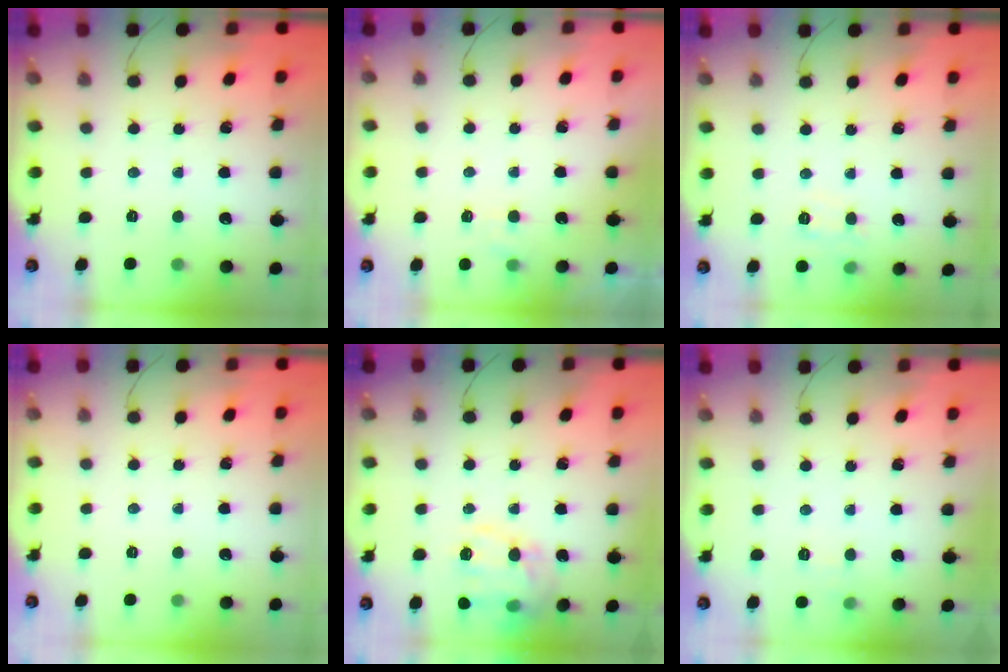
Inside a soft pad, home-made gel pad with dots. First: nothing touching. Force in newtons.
{"total": 2.1, "press": 1.6, "slide": 1.3}
{"total": 7.7, "press": 7.5, "slide": 1.7}
{"total": 0.0}
{"total": 18.1, "press": 17.8, "slide": 3.2}
{"total": 4.9, "press": 4.7, "slide": 1.3}